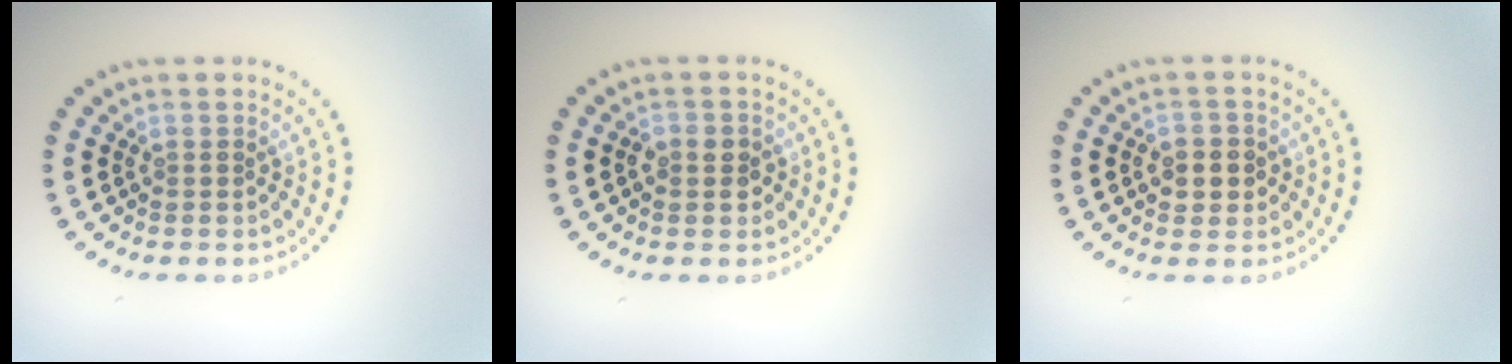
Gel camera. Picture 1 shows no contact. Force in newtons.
{"total": 1.9, "press": 1.8, "slide": 0.5}
{"total": 2.3, "press": 2.3, "slide": 0.5}